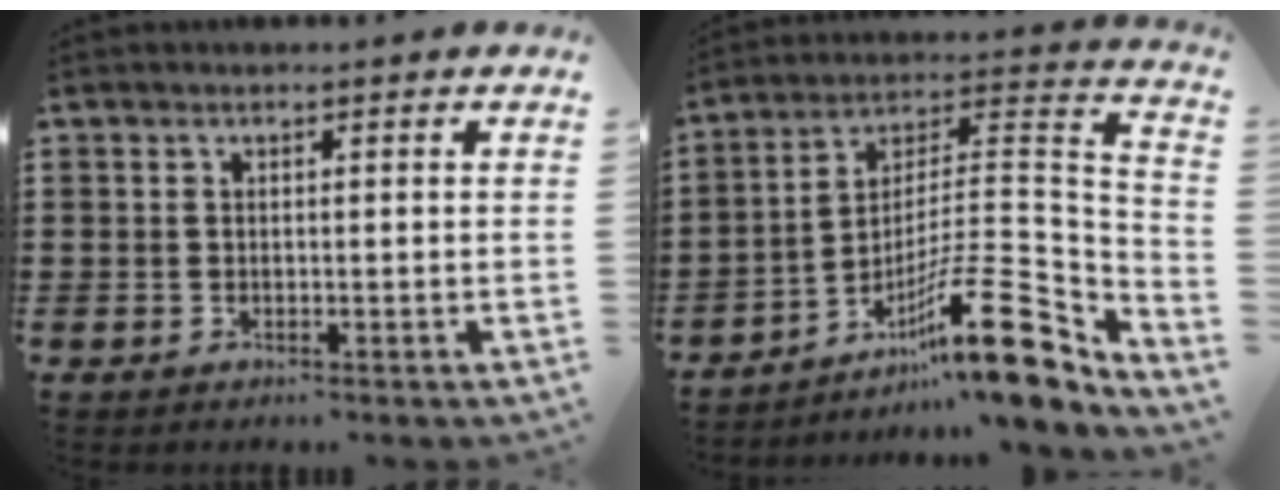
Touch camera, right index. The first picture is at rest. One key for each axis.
{"total": 16.3, "fx": -9.3, "fy": 3.3, "fz": 13.0, "tx": -0.196, "ty": 0.009, "tz": -0.160}